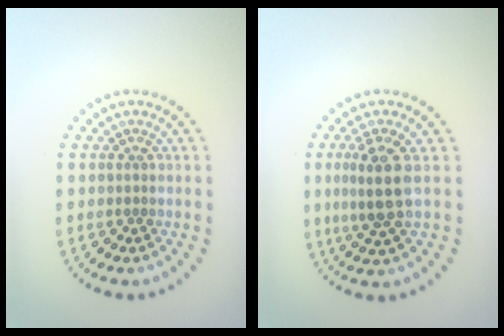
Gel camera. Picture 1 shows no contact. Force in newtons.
{"total": 3.6, "press": 3.2, "slide": 1.6}